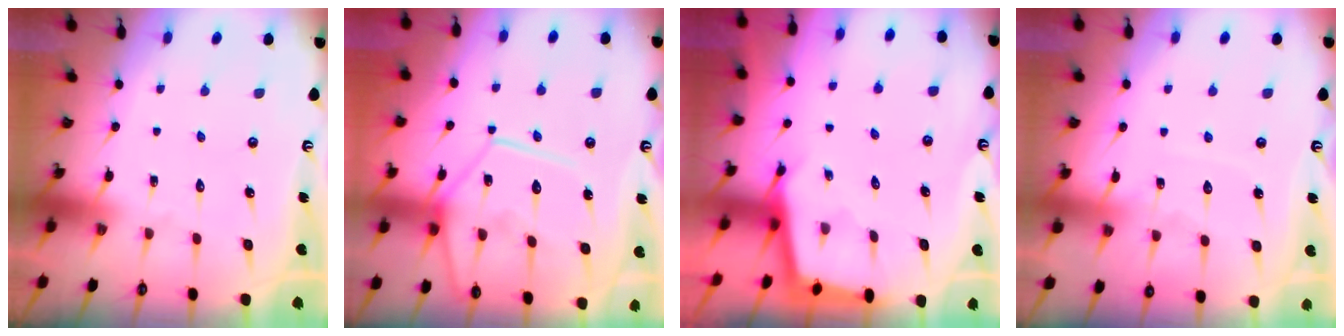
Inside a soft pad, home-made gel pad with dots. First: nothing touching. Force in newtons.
{"total": 13.2, "press": 13.1, "slide": 1.6}
{"total": 2.2, "press": 2.2, "slide": 0.2}
{"total": 5.7, "press": 5.7, "slide": 0.8}